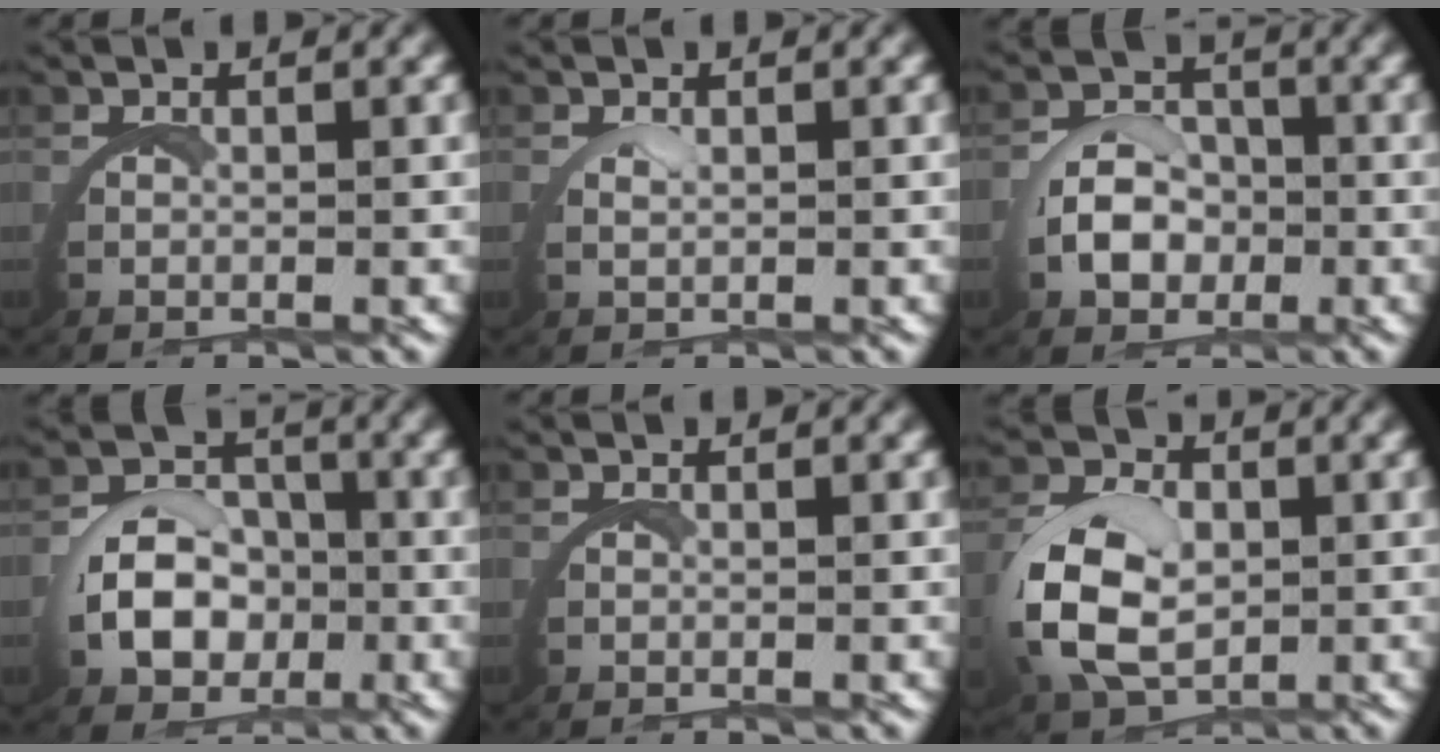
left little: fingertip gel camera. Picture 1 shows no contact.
{"total": 1.0, "force": [0.9, -0.3, 0.3], "torque": [-0.011, -0.003, 0.018]}
{"total": 3.7, "force": [-0.4, 3.0, 2.0], "torque": [-0.033, 0.000, -0.013]}
{"total": 5.2, "force": [-0.7, 4.2, 3.0], "torque": [-0.047, -0.005, -0.015]}
{"total": 0.0}
{"total": 6.9, "force": [0.2, 4.7, 5.0], "torque": [-0.128, -0.009, 0.011]}